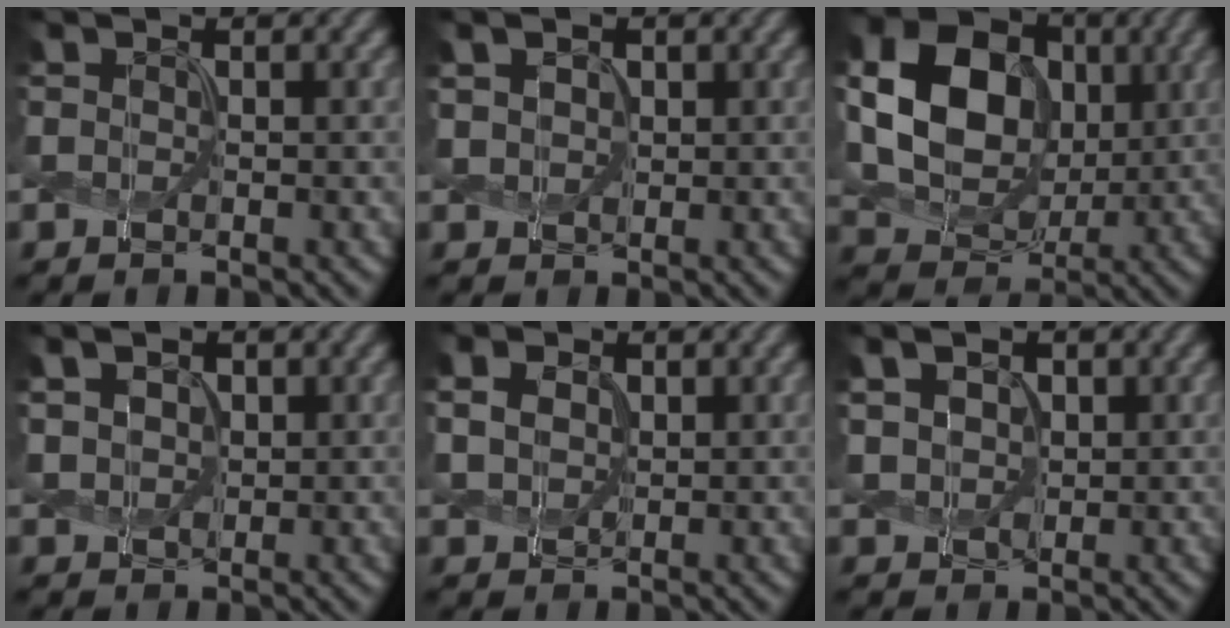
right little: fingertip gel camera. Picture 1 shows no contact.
{"total": 2.2, "force": [0.8, 1.8, 1.2], "torque": [-0.041, 0.013, 0.016]}
{"total": 9.5, "force": [0.8, 7.5, 5.8], "torque": [-0.137, 0.003, 0.013]}
{"total": 2.9, "force": [0.9, 2.2, 1.6], "torque": [-0.053, 0.014, 0.018]}
{"total": 1.2, "force": [0.1, 1.1, 0.5], "torque": [-0.030, 0.002, 0.015]}
{"total": 3.4, "force": [0.9, 2.7, 2.0], "torque": [-0.067, 0.013, 0.020]}